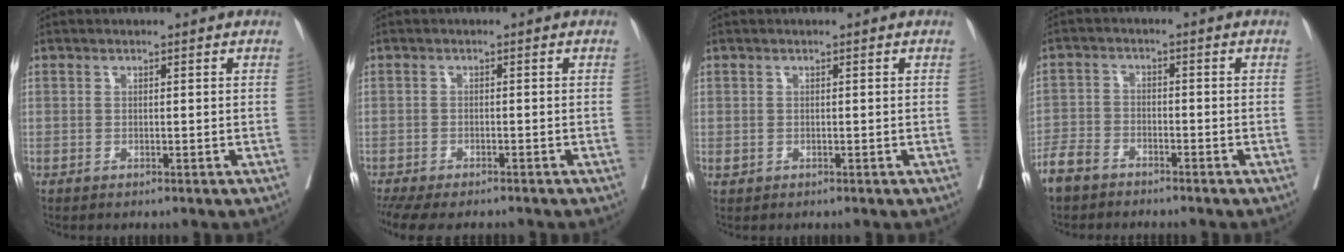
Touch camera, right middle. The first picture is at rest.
{"total": 9.6, "force": [-7.9, 2.9, 4.6], "torque": [-0.090, -0.008, -0.118]}
{"total": 0.6, "force": [-0.1, 0.5, 0.2], "torque": [-0.008, -0.001, 0.003]}
{"total": 4.8, "force": [-4.0, 2.2, 1.4], "torque": [-0.041, -0.004, -0.081]}